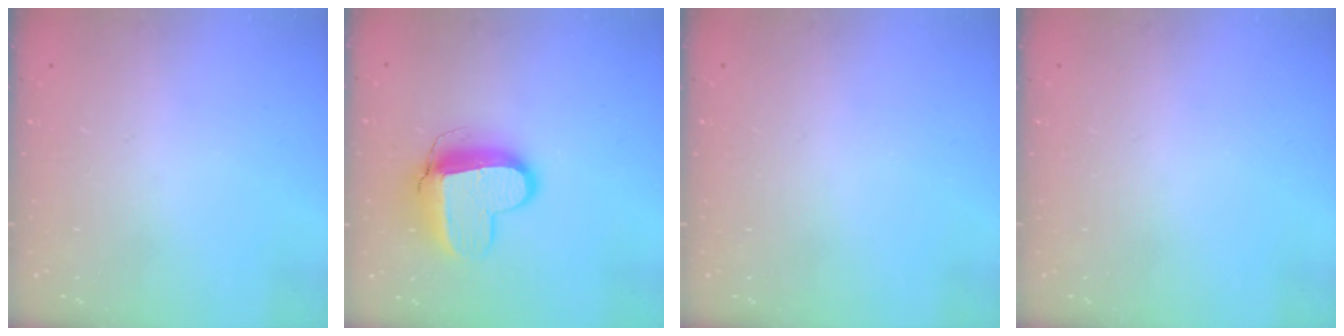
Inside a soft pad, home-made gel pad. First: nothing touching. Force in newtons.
{"total": 12.4, "press": 12.3, "slide": 1.3}
{"total": 0.0}
{"total": 0.0}